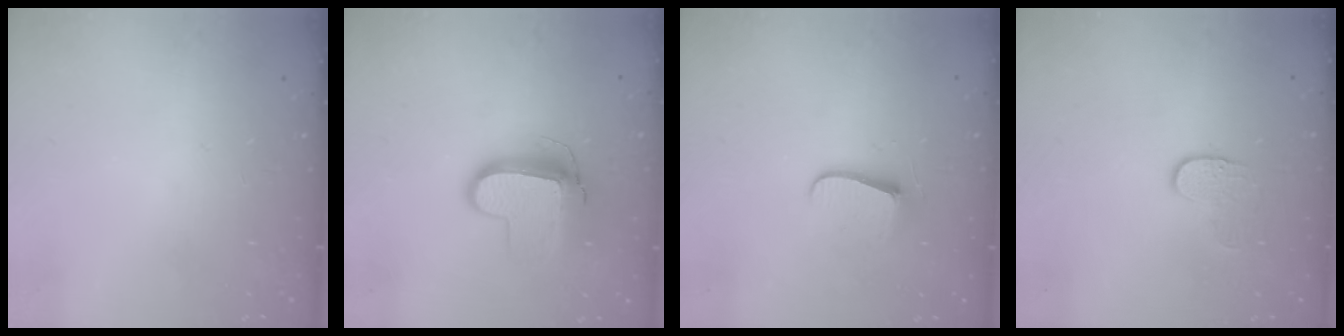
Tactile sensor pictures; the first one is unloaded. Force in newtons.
{"total": 11.1, "press": 11.0, "slide": 1.3}
{"total": 7.2, "press": 7.2, "slide": 0.5}
{"total": 4.1, "press": 4.1, "slide": 0.3}